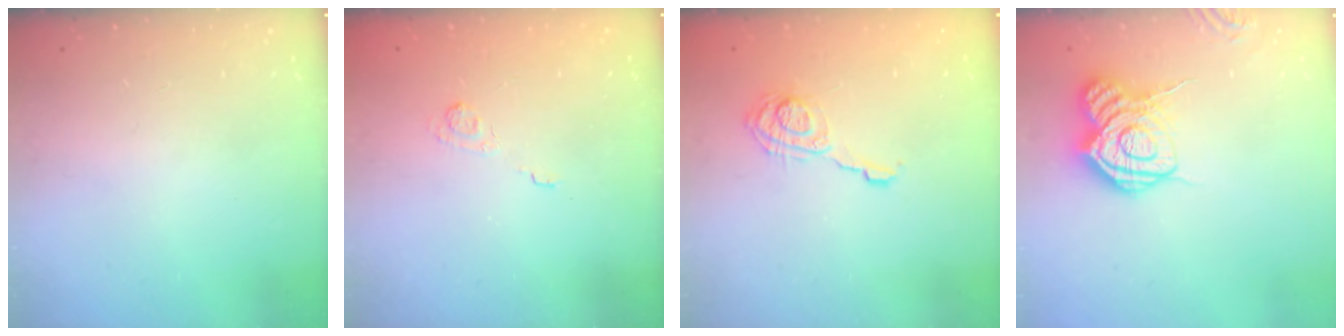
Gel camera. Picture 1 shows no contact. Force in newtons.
{"total": 2.0, "press": 1.5, "slide": 1.3}
{"total": 11.4, "press": 11.4, "slide": 0.1}
{"total": 16.3, "press": 16.3, "slide": 1.1}